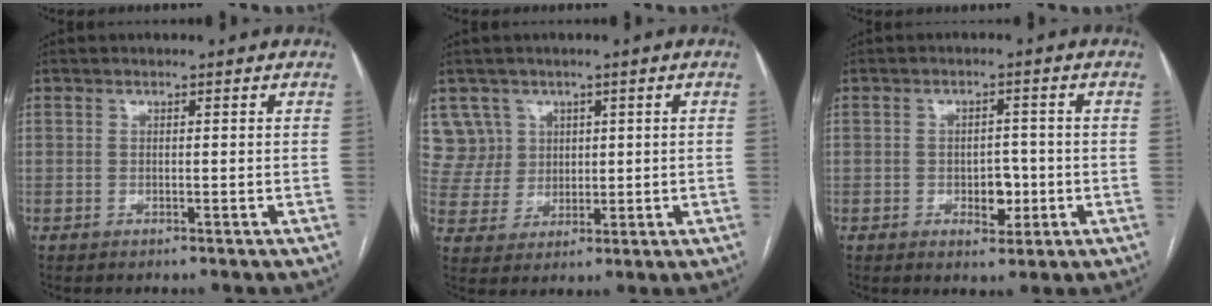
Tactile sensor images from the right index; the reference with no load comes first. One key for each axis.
{"total": 7.0, "fx": 3.3, "fy": 6.1, "fz": -0.2, "tx": 0.007, "ty": 0.023, "tz": 0.078}
{"total": 4.0, "fx": -1.0, "fy": 2.4, "fz": 3.1, "tx": -0.039, "ty": 0.005, "tz": -0.006}